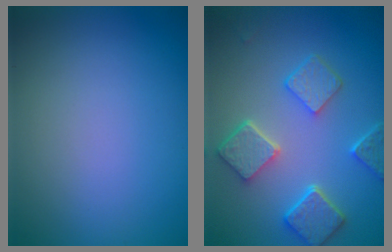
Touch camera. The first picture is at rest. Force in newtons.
{"total": 5.4, "press": 4.2, "slide": 3.3}